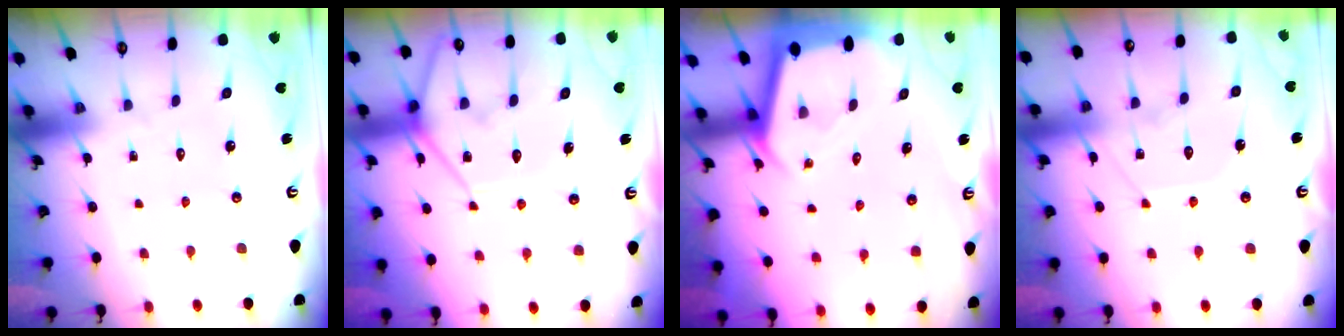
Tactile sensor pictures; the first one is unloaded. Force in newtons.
{"total": 12.0, "press": 11.9, "slide": 1.4}
{"total": 2.2, "press": 2.2, "slide": 0.1}
{"total": 9.1, "press": 9.1, "slide": 0.8}